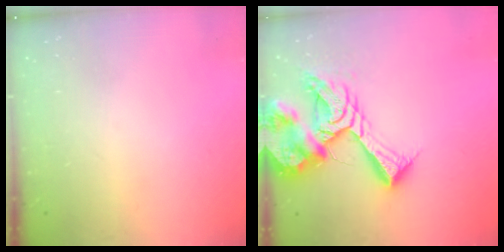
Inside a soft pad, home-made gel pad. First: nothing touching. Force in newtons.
{"total": 18.4, "press": 18.3, "slide": 2.0}